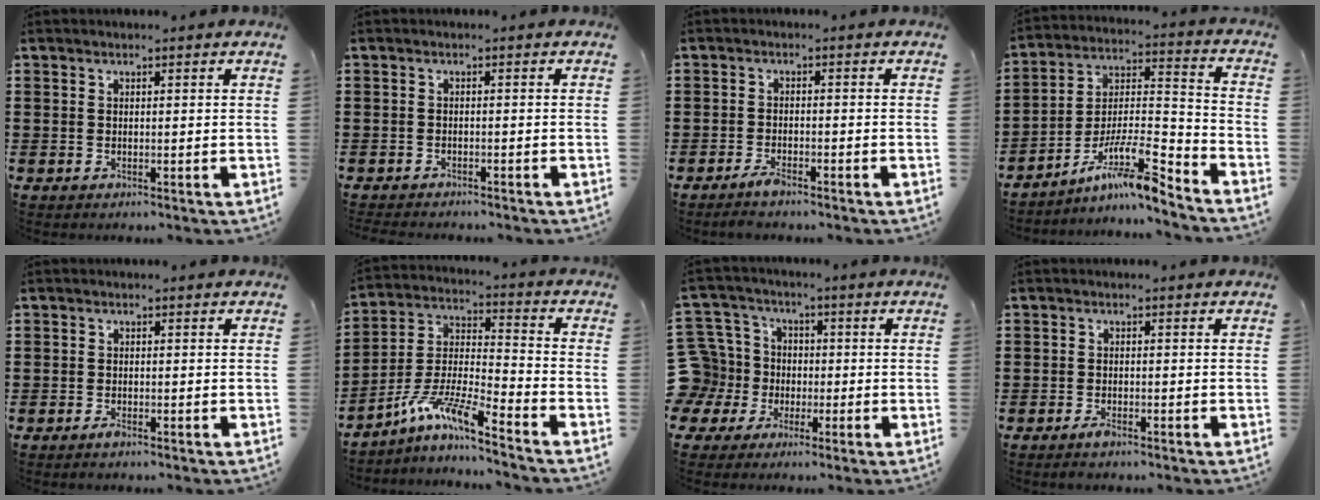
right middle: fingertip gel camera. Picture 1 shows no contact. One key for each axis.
{"total": 1.4, "fx": -1.4, "fy": 0.2, "fz": 0.0, "tx": -0.004, "ty": 0.002, "tz": -0.030}
{"total": 2.3, "fx": -1.8, "fy": 0.4, "fz": 1.3, "tx": -0.030, "ty": 0.000, "tz": -0.037}
{"total": 11.2, "fx": -7.7, "fy": 2.0, "fz": 7.9, "tx": -0.155, "ty": 0.001, "tz": -0.151}
{"total": 1.0, "fx": -0.8, "fy": 0.3, "fz": 0.5, "tx": -0.011, "ty": -0.004, "tz": -0.015}
{"total": 9.1, "fx": -7.5, "fy": 0.3, "fz": 5.1, "tx": -0.119, "ty": -0.013, "tz": -0.152}
{"total": 10.1, "fx": -1.1, "fy": 9.7, "fz": 2.6, "tx": -0.120, "ty": 0.006, "tz": -0.020}
{"total": 1.5, "fx": -1.2, "fy": 0.5, "fz": 0.8, "tx": -0.017, "ty": -0.002, "tz": -0.023}